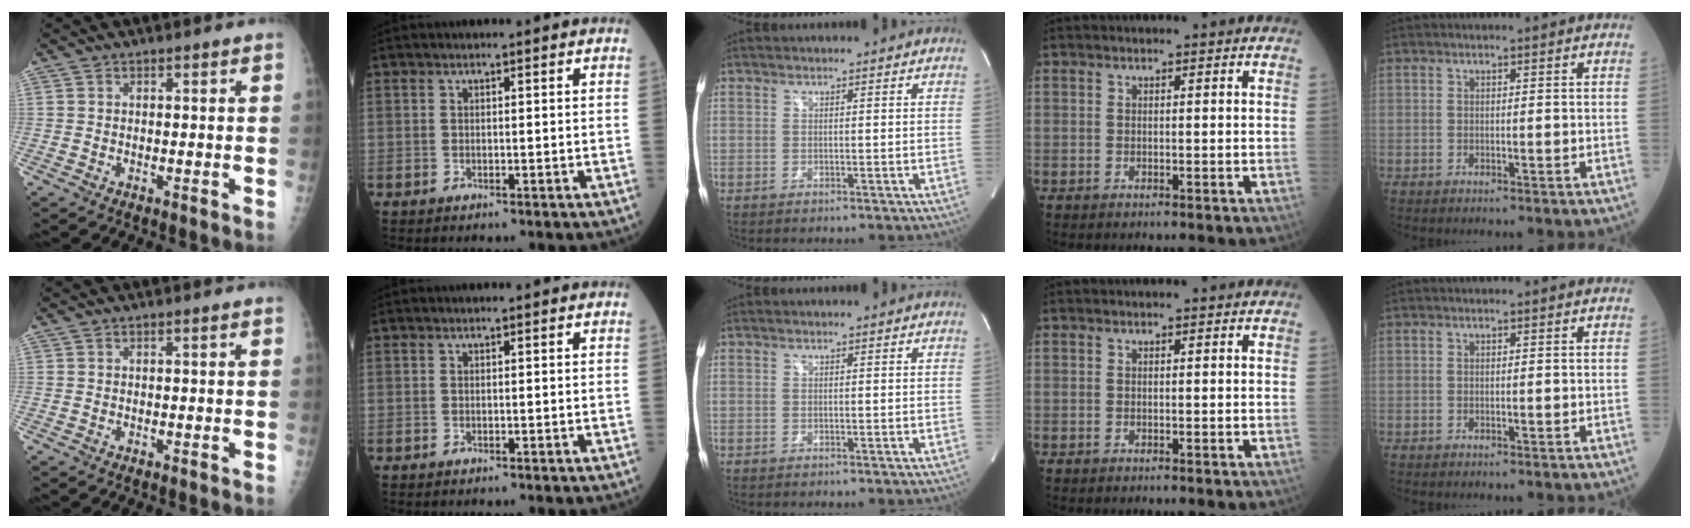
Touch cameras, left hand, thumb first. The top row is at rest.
{}